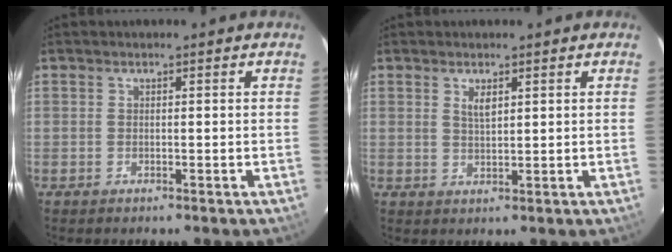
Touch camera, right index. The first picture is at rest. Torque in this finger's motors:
{"motor_torque": [0.11, 0.03, 0.07, 0.04]}